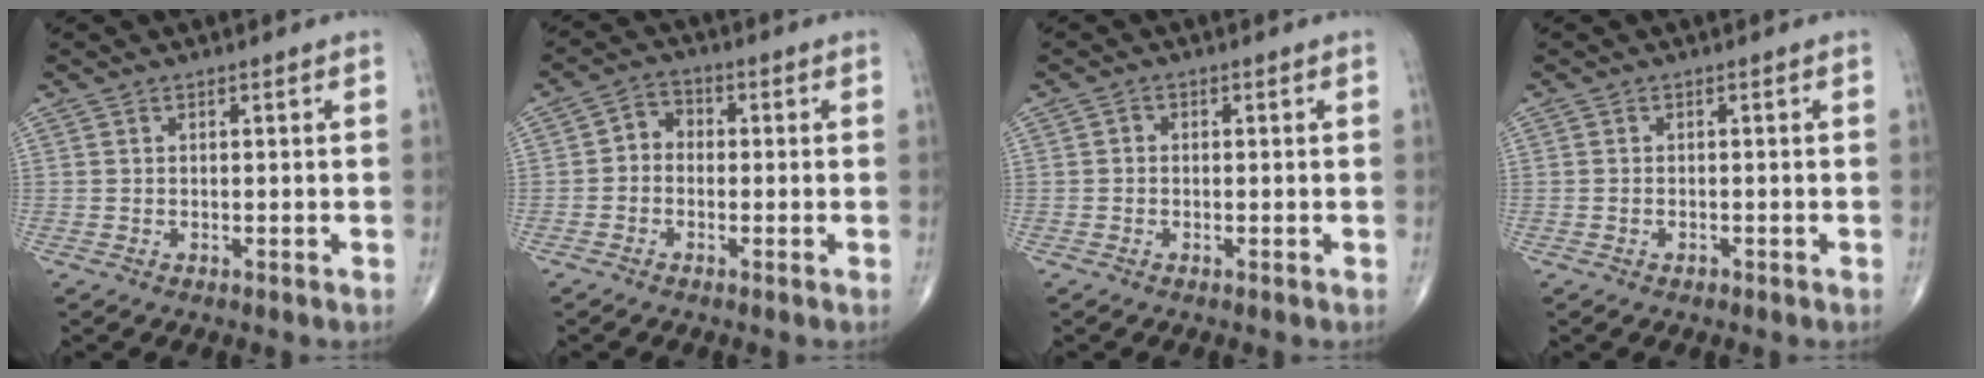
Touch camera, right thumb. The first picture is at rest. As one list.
[{"total": 3.9, "force": [-0.6, 3.3, 2.1], "torque": [-0.016, 0.017, -0.026]}, {"total": 1.0, "force": [-0.2, 0.9, 0.4], "torque": [0.001, 0.003, -0.008]}, {"total": 0.6, "force": [-0.4, 0.5, 0.2], "torque": [-0.003, 0.007, -0.005]}]